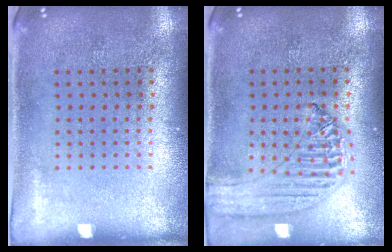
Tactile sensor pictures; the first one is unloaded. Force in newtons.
{"total": 1.2, "press": 1.2, "slide": 0.2}